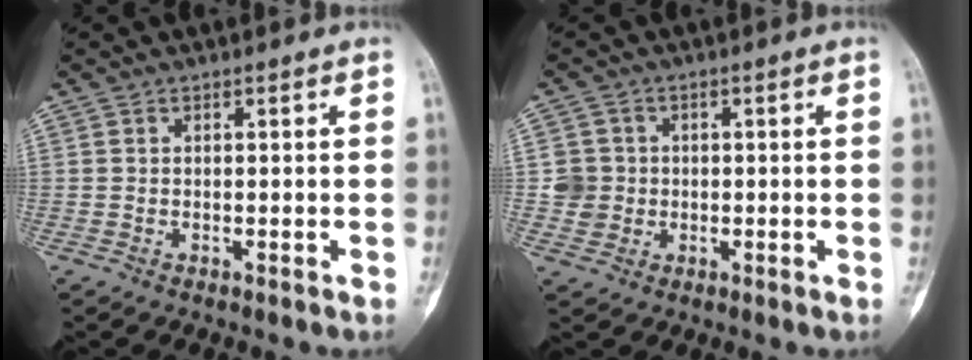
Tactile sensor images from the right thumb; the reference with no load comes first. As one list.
[{"total": 4.2, "force": [0.0, 4.1, 0.6], "torque": [0.015, 0.007, -0.002]}]